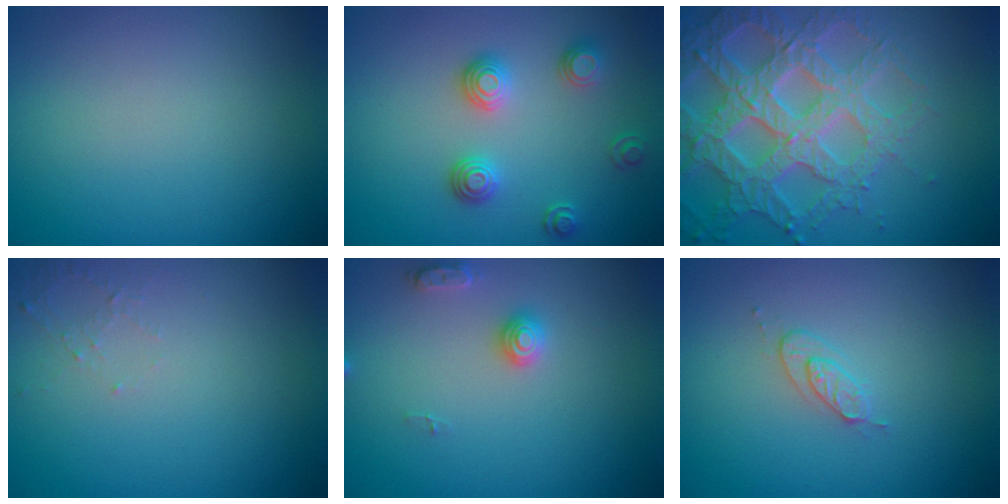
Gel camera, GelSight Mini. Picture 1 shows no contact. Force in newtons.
{"total": 2.9, "press": 2.5, "slide": 1.5}
{"total": 6.9, "press": 6.7, "slide": 1.7}
{"total": 1.1, "press": 1.0, "slide": 0.4}
{"total": 2.0, "press": 2.0, "slide": 0.3}
{"total": 1.7, "press": 1.6, "slide": 0.2}